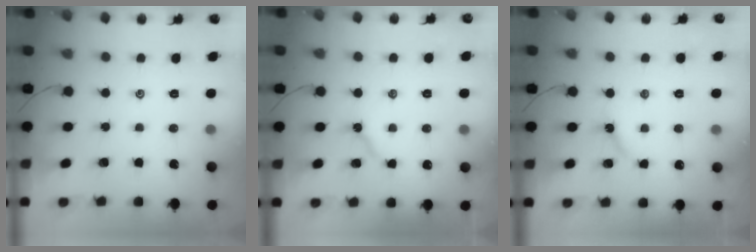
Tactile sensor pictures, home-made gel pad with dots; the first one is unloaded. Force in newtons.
{"total": 4.3, "press": 4.2, "slide": 0.6}
{"total": 3.7, "press": 3.7, "slide": 0.5}